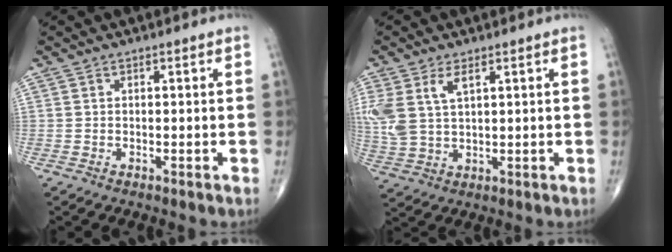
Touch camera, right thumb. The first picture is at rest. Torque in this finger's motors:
{"motor_torque": [0.06, 0.16, 0.56, 0.46, 0.09]}